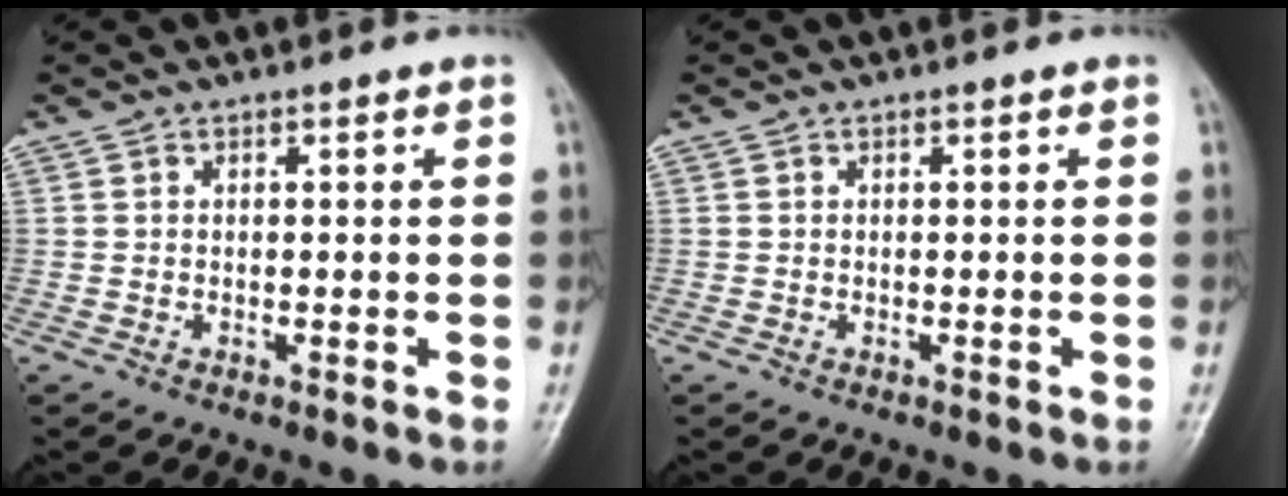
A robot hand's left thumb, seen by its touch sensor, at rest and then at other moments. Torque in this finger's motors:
{"motor_torque": [0.02, 0.02, -0.03, -0.03, 0.00]}